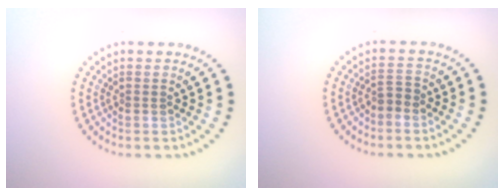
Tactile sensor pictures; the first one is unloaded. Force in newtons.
{"total": 1.3, "press": 1.0, "slide": 0.8}